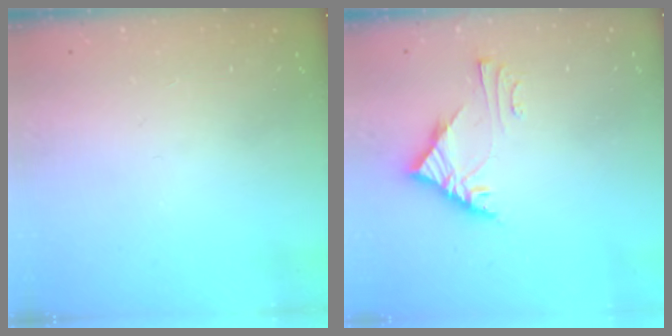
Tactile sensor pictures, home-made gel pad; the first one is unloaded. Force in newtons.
{"total": 5.3, "press": 5.2, "slide": 0.3}